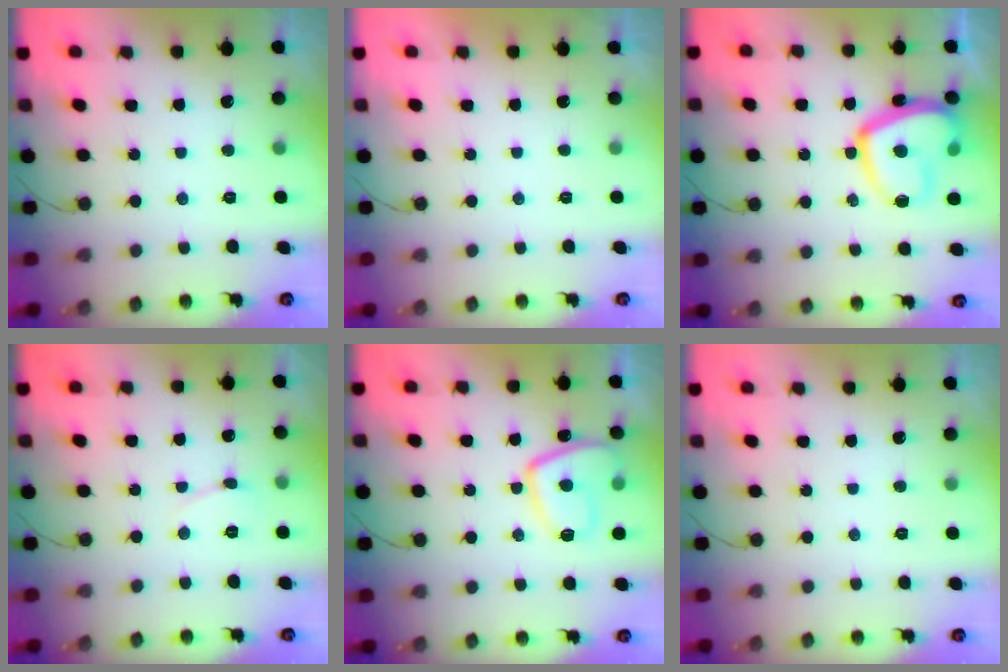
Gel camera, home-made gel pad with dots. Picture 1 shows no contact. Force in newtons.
{"total": 2.3, "press": 2.3, "slide": 0.3}
{"total": 16.2, "press": 16.1, "slide": 1.7}
{"total": 3.6, "press": 3.6, "slide": 0.3}
{"total": 11.5, "press": 11.5, "slide": 1.4}
{"total": 0.0}